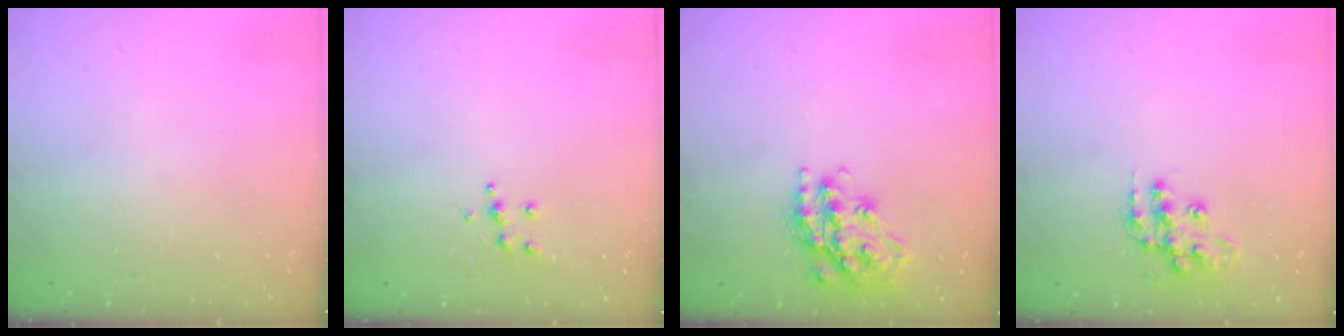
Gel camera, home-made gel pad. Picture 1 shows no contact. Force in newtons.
{"total": 5.3, "press": 5.2, "slide": 0.5}
{"total": 16.9, "press": 16.9, "slide": 1.2}
{"total": 13.0, "press": 13.0, "slide": 1.0}